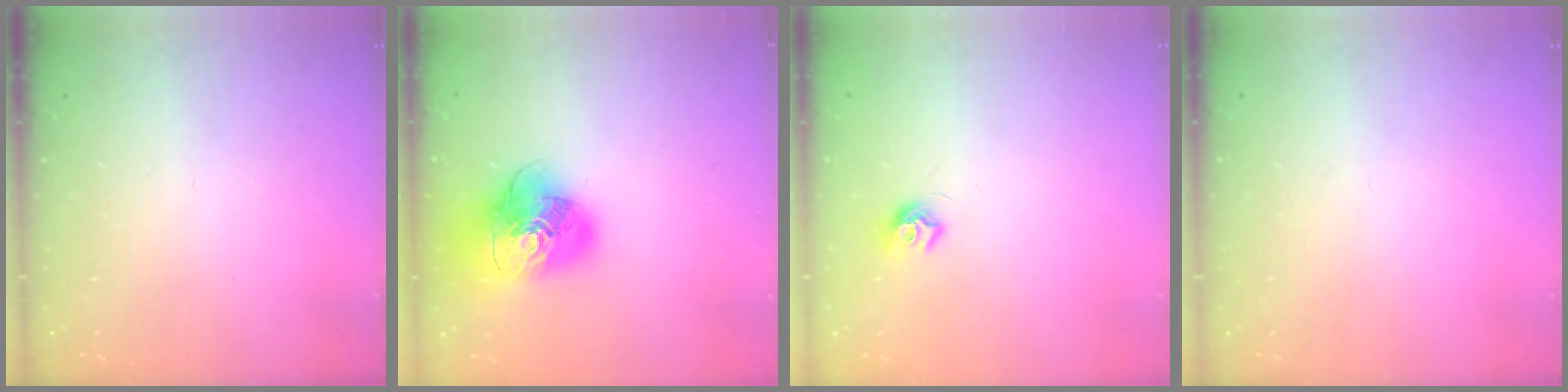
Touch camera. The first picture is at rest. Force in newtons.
{"total": 19.1, "press": 18.9, "slide": 2.6}
{"total": 6.7, "press": 6.6, "slide": 0.6}
{"total": 0.0}